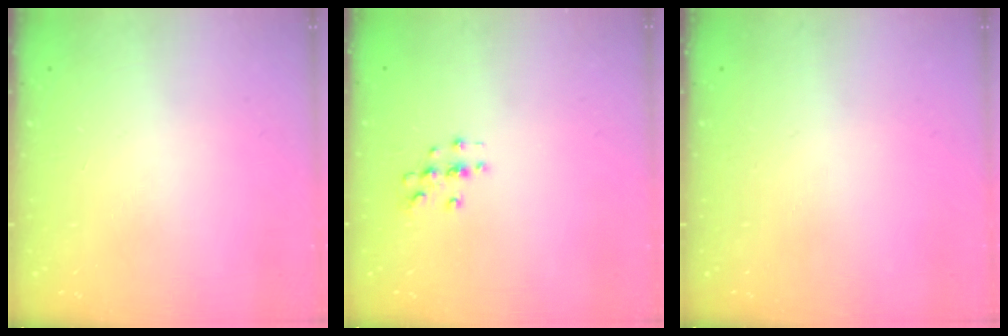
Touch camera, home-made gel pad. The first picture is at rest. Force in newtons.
{"total": 3.0, "press": 3.0, "slide": 0.3}
{"total": 0.0}